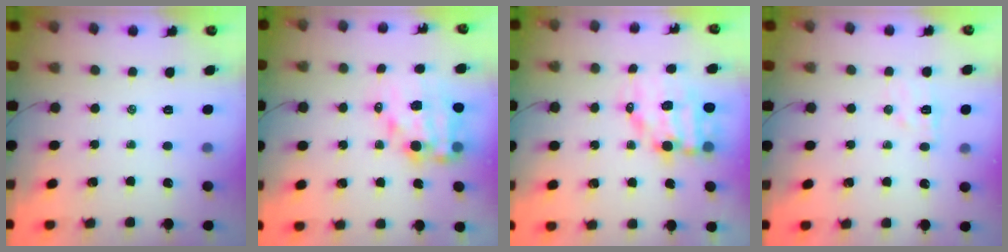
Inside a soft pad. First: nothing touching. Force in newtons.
{"total": 12.1, "press": 11.6, "slide": 3.3}
{"total": 9.5, "press": 9.2, "slide": 2.4}
{"total": 7.4, "press": 7.3, "slide": 1.1}